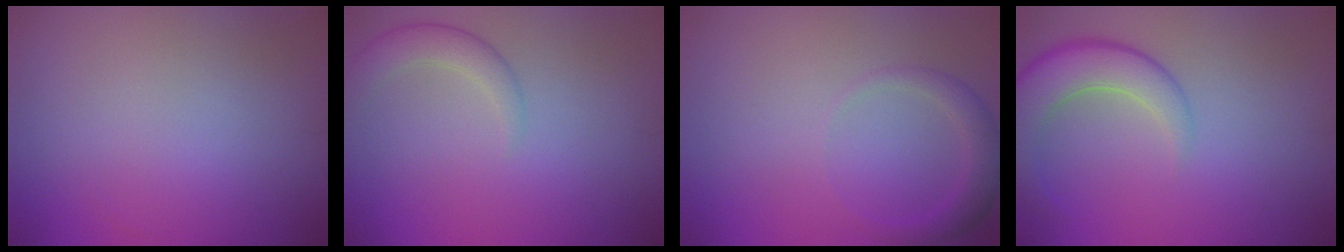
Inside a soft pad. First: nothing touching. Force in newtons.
{"total": 2.4, "press": 2.4, "slide": 0.2}
{"total": 2.1, "press": 2.1, "slide": 0.2}
{"total": 5.2, "press": 5.2, "slide": 0.3}